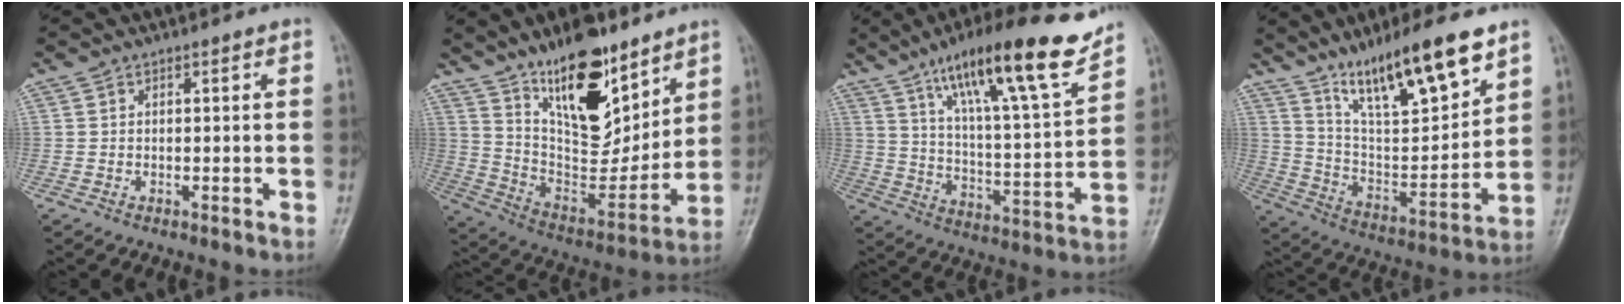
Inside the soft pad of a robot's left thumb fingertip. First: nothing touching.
{"total": 20.7, "force": [13.1, 8.9, 13.4], "torque": [-0.162, -0.084, 0.234]}
{"total": 21.1, "force": [14.4, 3.4, 15.1], "torque": [-0.217, -0.060, 0.238]}
{"total": 19.2, "force": [13.0, 4.4, 13.4], "torque": [-0.195, -0.063, 0.237]}